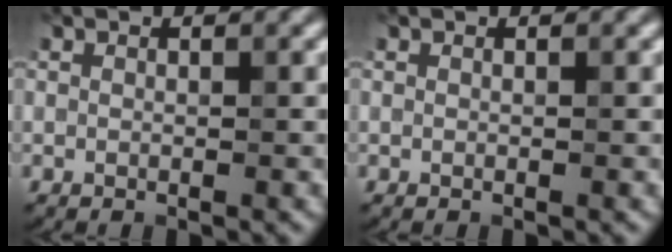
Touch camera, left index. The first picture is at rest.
{"total": 0.0}